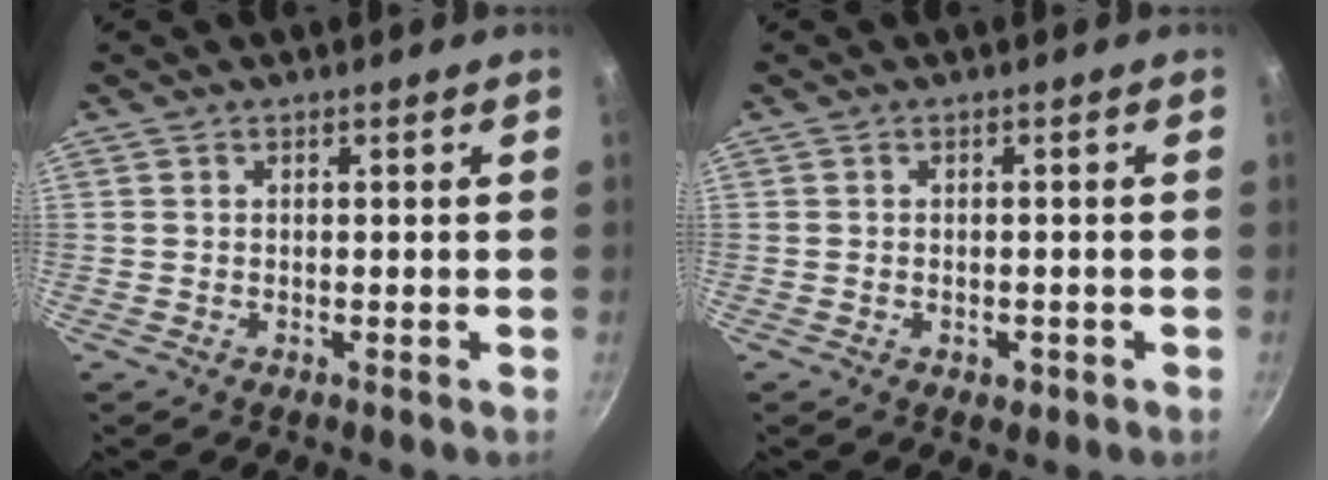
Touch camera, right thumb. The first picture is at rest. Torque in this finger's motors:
{"motor_torque": [-0.13, 0.22, 0.11, 0.36, 0.03]}